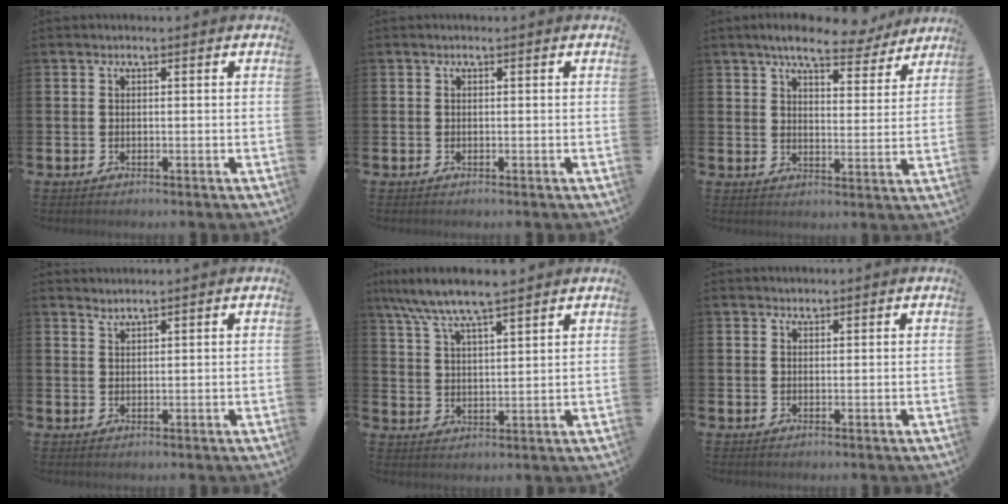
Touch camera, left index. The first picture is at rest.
{"total": 0.0}
{"total": 7.6, "force": [6.7, 1.7, 3.0], "torque": [-0.057, -0.031, 0.115]}
{"total": 1.5, "force": [1.5, 0.0, -0.1], "torque": [0.000, -0.003, 0.029]}
{"total": 7.1, "force": [6.5, 0.5, 2.8], "torque": [-0.076, -0.025, 0.117]}
{"total": 0.9, "force": [0.9, 0.3, -0.1], "torque": [0.009, 0.000, 0.015]}